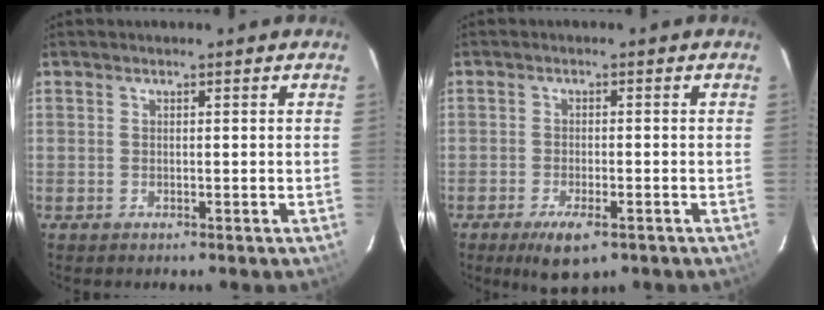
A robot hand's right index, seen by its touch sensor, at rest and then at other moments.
{"total": 6.1, "force": [-3.8, 2.1, 4.3], "torque": [-0.091, -0.017, -0.062]}